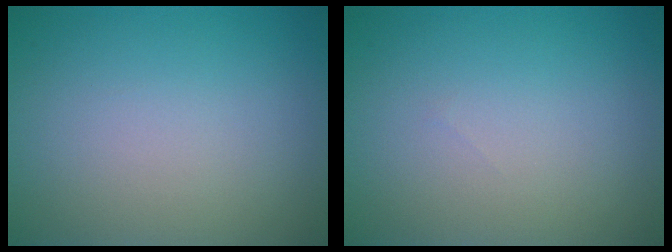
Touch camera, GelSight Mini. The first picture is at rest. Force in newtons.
{"total": 0.0}